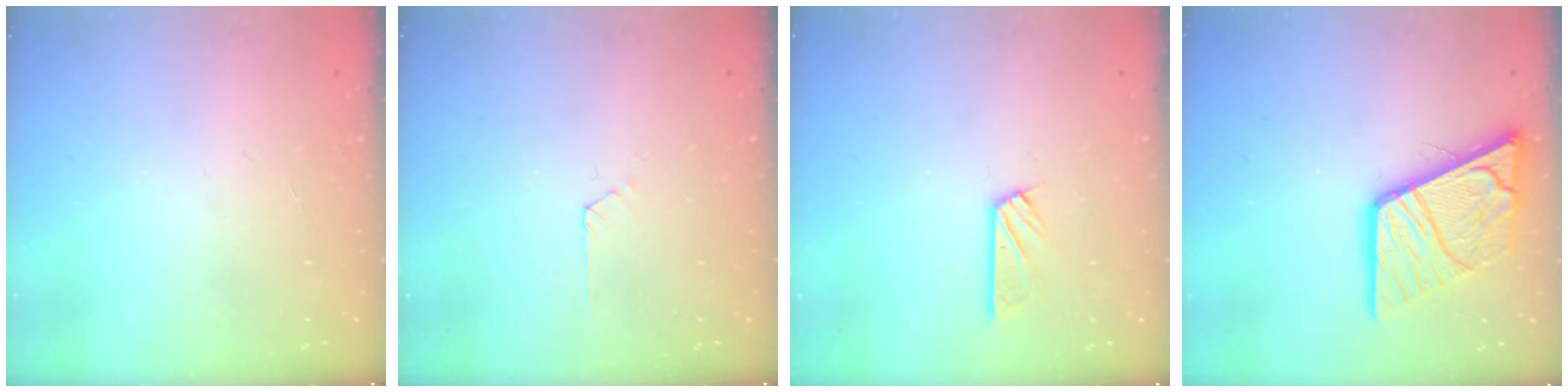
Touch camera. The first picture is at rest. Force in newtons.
{"total": 2.2, "press": 2.2, "slide": 0.3}
{"total": 6.7, "press": 6.7, "slide": 0.1}
{"total": 17.2, "press": 17.1, "slide": 1.8}